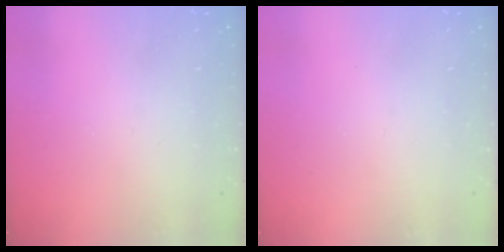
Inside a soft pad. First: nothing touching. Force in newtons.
{"total": 0.7, "press": 0.7, "slide": 0.1}